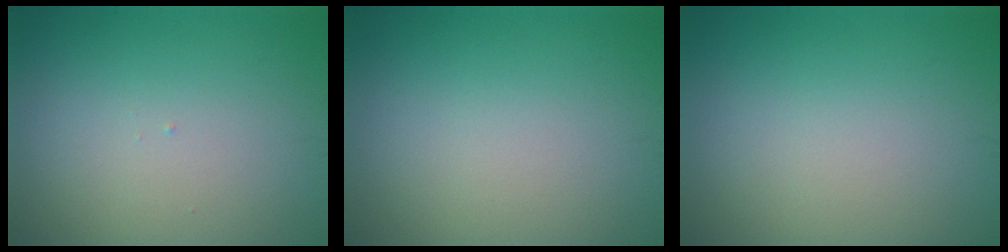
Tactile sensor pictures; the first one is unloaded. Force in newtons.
{"total": 0.0}
{"total": 0.0}